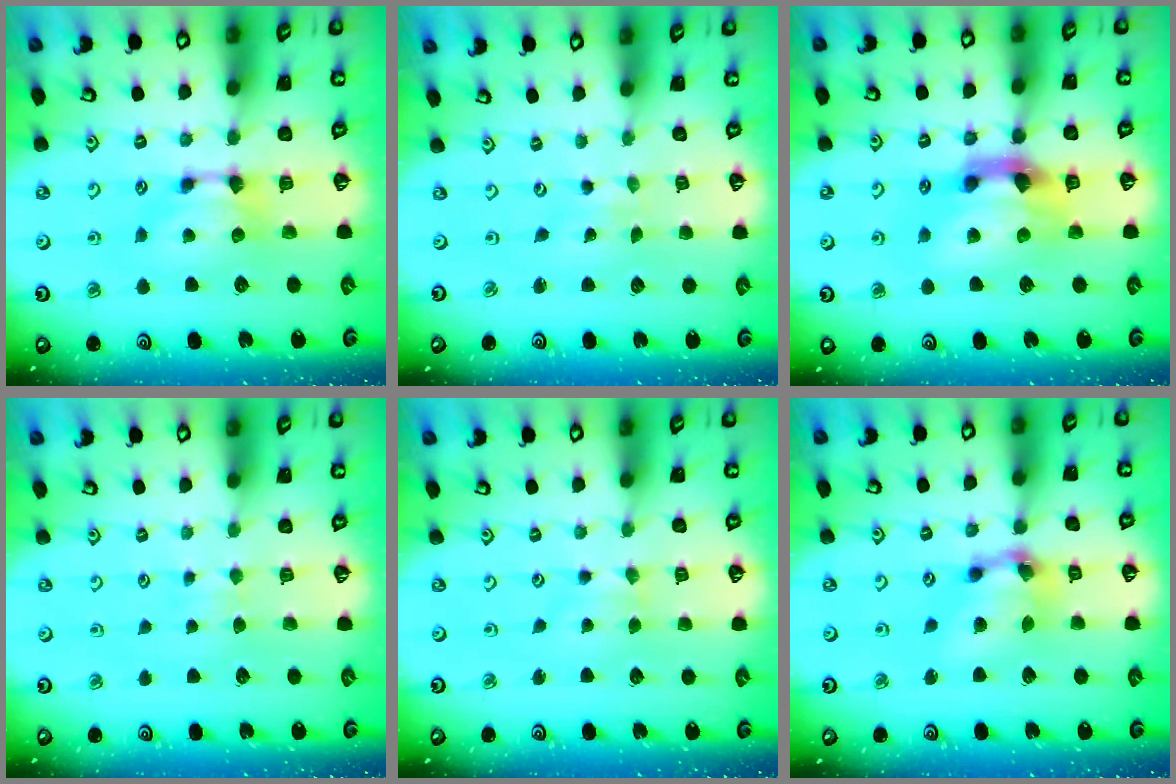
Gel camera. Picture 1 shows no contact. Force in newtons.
{"total": 5.2, "press": 5.2, "slide": 0.2}
{"total": 5.3, "press": 5.0, "slide": 1.8}
{"total": 4.6, "press": 4.5, "slide": 0.2}
{"total": 1.0, "press": 0.9, "slide": 0.3}
{"total": 6.2, "press": 5.8, "slide": 2.0}